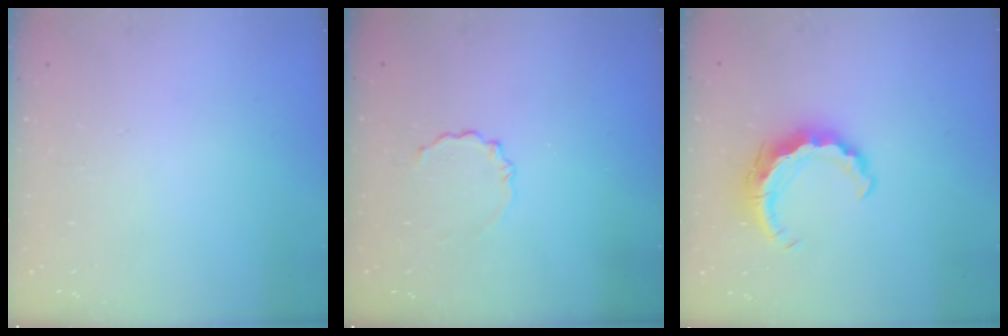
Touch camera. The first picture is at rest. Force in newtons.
{"total": 3.1, "press": 2.9, "slide": 1.1}
{"total": 7.6, "press": 7.6, "slide": 0.9}